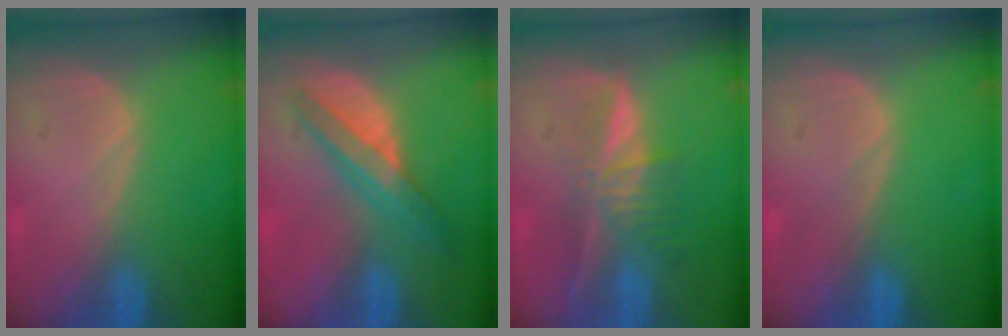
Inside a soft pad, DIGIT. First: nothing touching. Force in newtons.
{"total": 6.8, "press": 5.8, "slide": 3.5}
{"total": 6.2, "press": 5.5, "slide": 2.9}
{"total": 0.0}